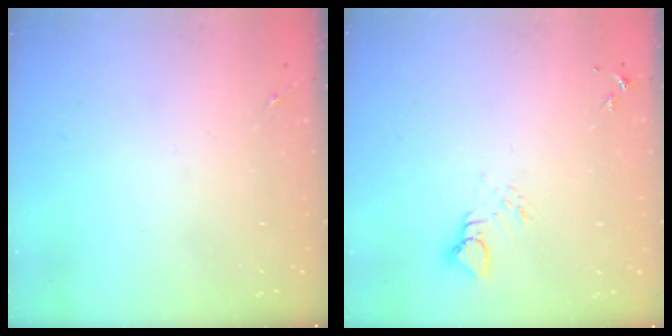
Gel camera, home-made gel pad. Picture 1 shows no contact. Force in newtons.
{"total": 3.7, "press": 3.7, "slide": 0.1}